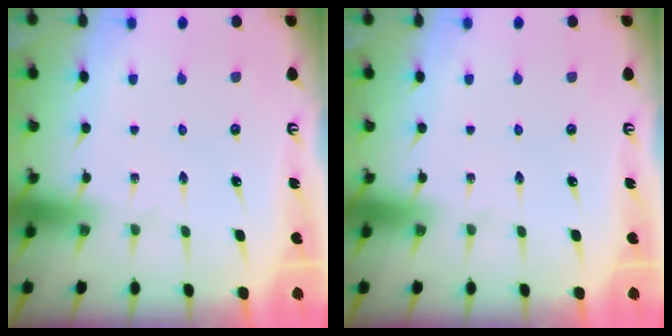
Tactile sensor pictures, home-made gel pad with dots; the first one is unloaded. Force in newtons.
{"total": 0.0}